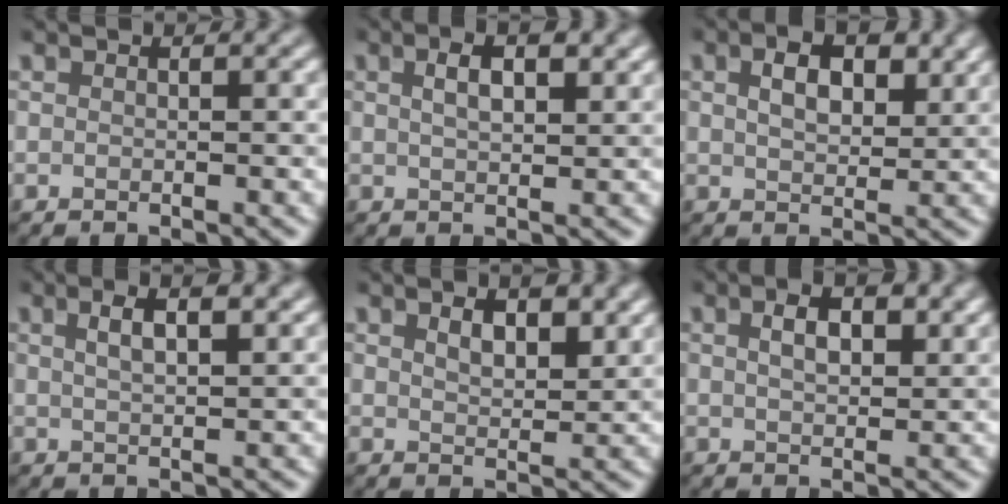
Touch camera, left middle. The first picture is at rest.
{"total": 3.2, "force": [1.4, 1.2, 2.6], "torque": [-0.043, 0.007, 0.022]}
{"total": 3.9, "force": [1.5, 2.2, 2.8], "torque": [-0.053, 0.004, 0.027]}
{"total": 3.5, "force": [1.7, 1.2, 2.8], "torque": [-0.033, 0.011, 0.017]}
{"total": 3.3, "force": [1.8, 1.5, 2.3], "torque": [-0.039, 0.000, 0.033]}
{"total": 3.3, "force": [1.2, 1.6, 2.5], "torque": [-0.046, 0.006, 0.022]}